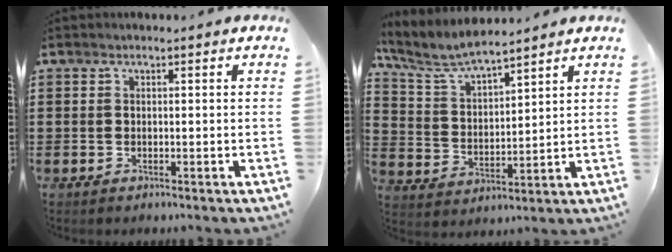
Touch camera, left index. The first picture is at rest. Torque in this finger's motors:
{"motor_torque": [1.30, -0.84, 0.29, 0.16]}